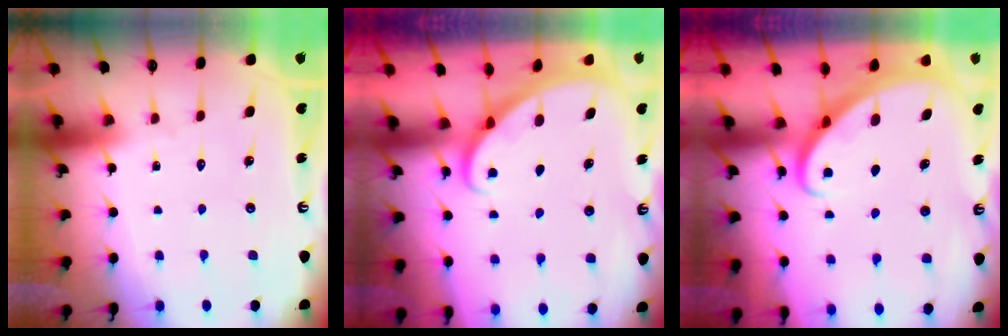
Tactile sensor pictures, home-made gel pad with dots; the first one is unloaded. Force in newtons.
{"total": 1.9, "press": 1.9, "slide": 0.1}
{"total": 2.7, "press": 2.7, "slide": 0.2}